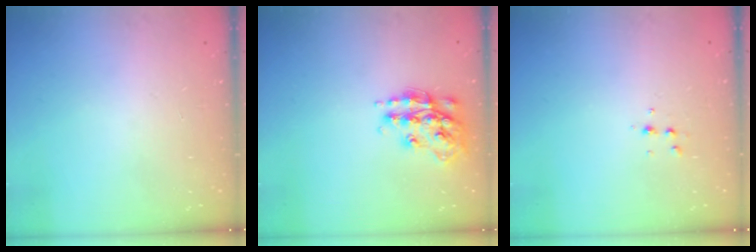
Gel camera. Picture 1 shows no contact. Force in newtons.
{"total": 15.9, "press": 15.9, "slide": 0.9}
{"total": 4.1, "press": 4.0, "slide": 1.1}